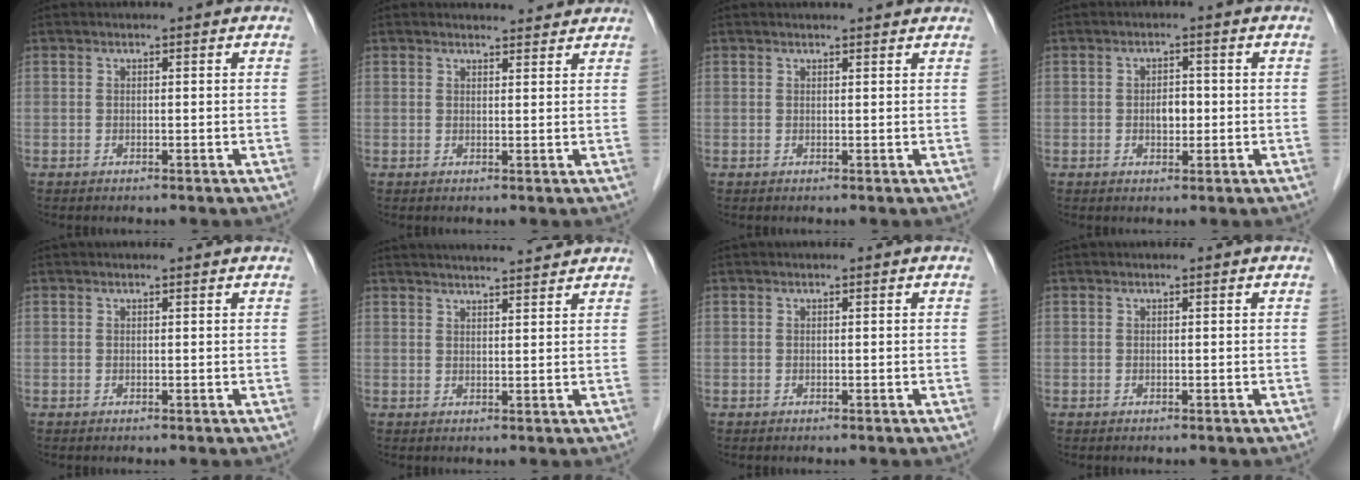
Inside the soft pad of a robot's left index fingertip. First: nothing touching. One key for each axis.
{"total": 3.6, "fx": 3.5, "fy": 0.8, "fz": 0.3, "tx": -0.008, "ty": 0.008, "tz": 0.040}
{"total": 3.3, "fx": 3.2, "fy": 0.4, "fz": 0.8, "tx": -0.014, "ty": 0.013, "tz": 0.035}
{"total": 2.5, "fx": -0.3, "fy": 1.5, "fz": 2.0, "tx": -0.033, "ty": 0.004, "tz": -0.003}
{"total": 0.9, "fx": 0.8, "fy": 0.0, "fz": 0.2, "tx": -0.011, "ty": 0.004, "tz": 0.009}
{"total": 9.2, "fx": 8.7, "fy": 0.2, "fz": 3.0, "tx": -0.046, "ty": 0.023, "tz": 0.114}
{"total": 0.0}
{"total": 0.0}